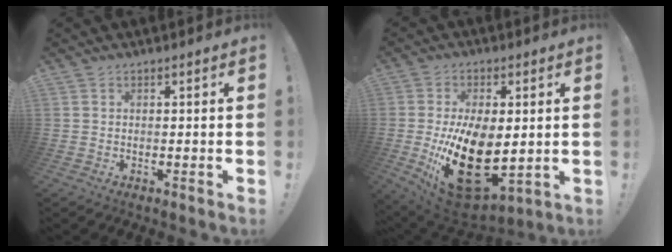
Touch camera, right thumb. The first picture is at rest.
{"total": 22.0, "force": [-2.0, 12.7, 17.8], "torque": [-0.312, -0.012, -0.015]}